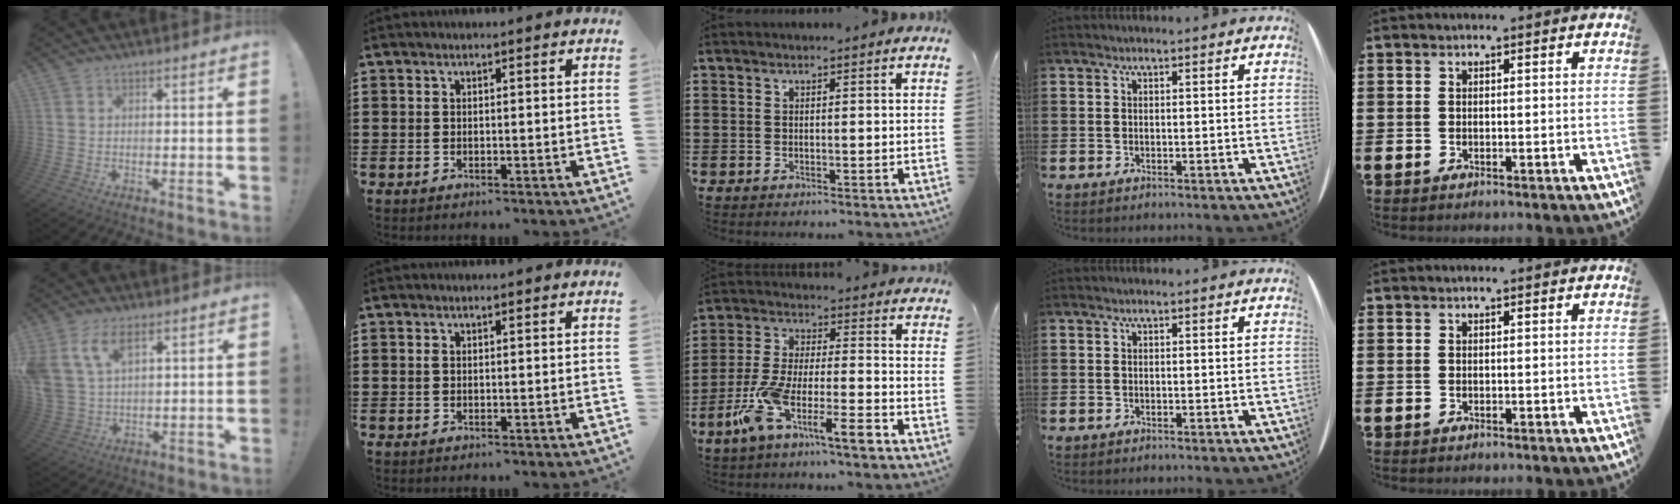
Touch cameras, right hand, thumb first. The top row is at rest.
{"thumb": {"total": 10.1, "force": [5.6, 5.5, 6.4], "torque": [-0.149, -0.018, 0.109]}, "index": {"total": 0.7, "force": [0.2, 0.3, 0.6], "torque": [-0.014, 0.001, 0.004]}, "middle": {"total": 10.2, "force": [-7.0, 1.6, 7.2], "torque": [-0.170, -0.006, -0.141]}}